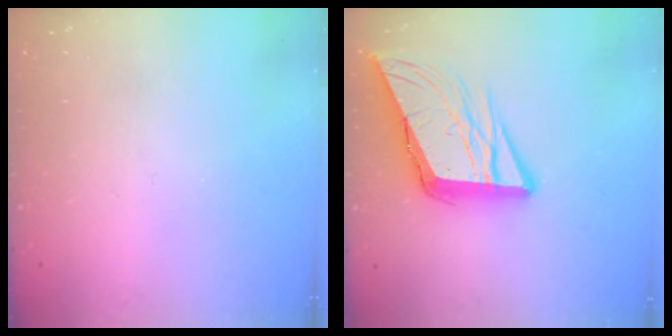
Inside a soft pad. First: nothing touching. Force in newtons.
{"total": 12.9, "press": 12.7, "slide": 2.0}